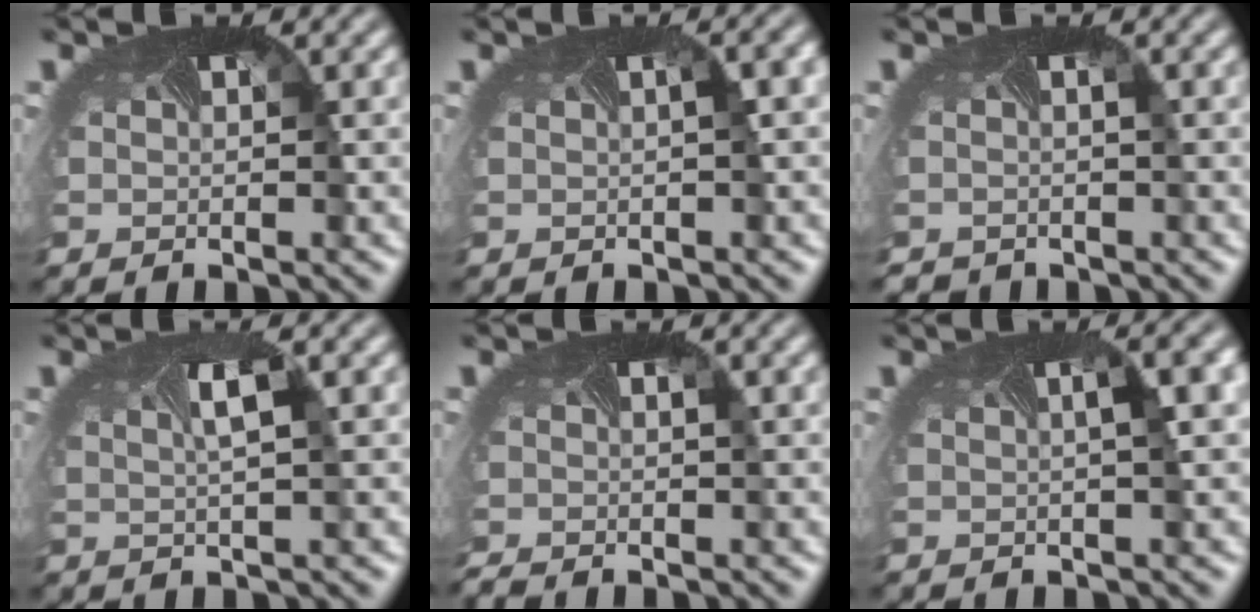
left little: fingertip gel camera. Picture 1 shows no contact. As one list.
[{"total": 3.6, "force": [0.9, 1.3, 3.3], "torque": [-0.017, 0.027, -0.001]}, {"total": 1.6, "force": [-1.4, 0.7, 0.4], "torque": [0.007, -0.010, -0.019]}, {"total": 1.7, "force": [0.3, 0.0, 1.6], "torque": [-0.027, 0.000, 0.005]}, {"total": 1.5, "force": [-1.3, 0.0, 0.8], "torque": [-0.017, -0.011, -0.025]}, {"total": 4.2, "force": [1.0, 1.1, 3.9], "torque": [-0.023, 0.018, 0.007]}]